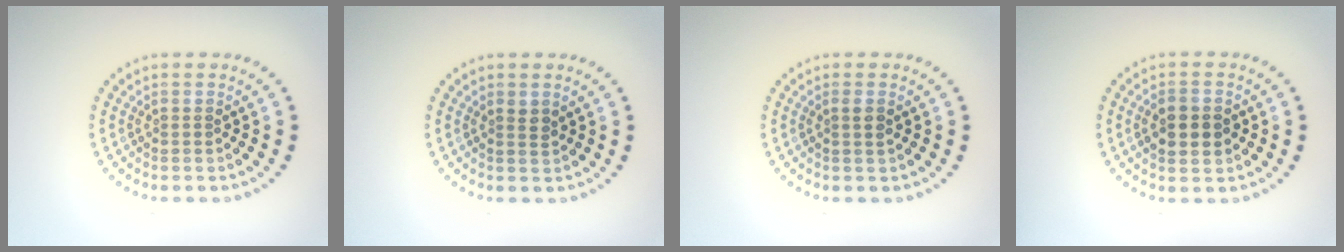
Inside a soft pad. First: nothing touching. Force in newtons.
{"total": 0.9, "press": 0.8, "slide": 0.4}
{"total": 1.0, "press": 0.8, "slide": 0.5}
{"total": 3.3, "press": 3.3, "slide": 0.1}